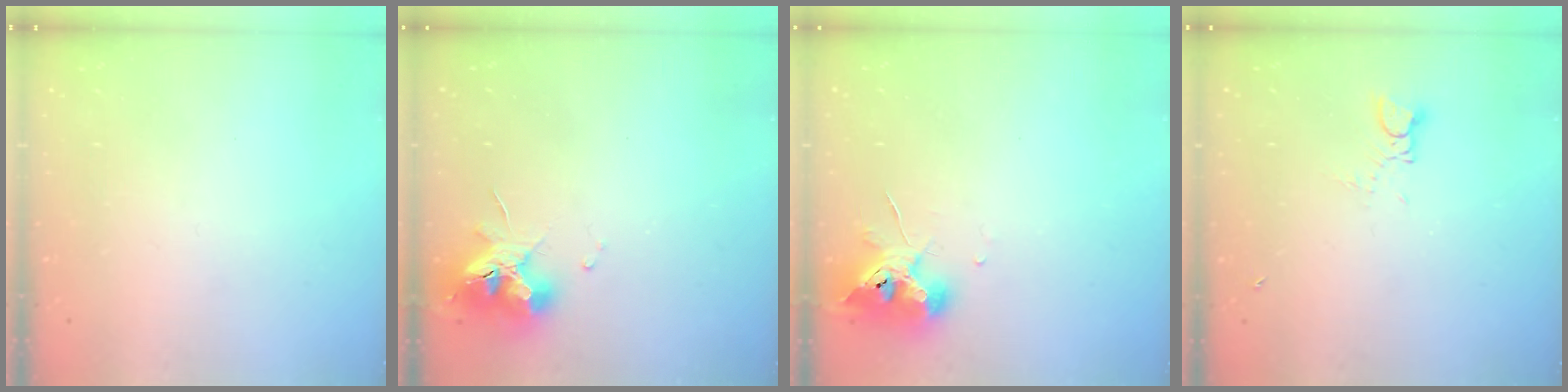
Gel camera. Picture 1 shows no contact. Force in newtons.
{"total": 12.5, "press": 12.5, "slide": 1.2}
{"total": 9.8, "press": 9.7, "slide": 1.3}
{"total": 2.7, "press": 2.7, "slide": 0.3}